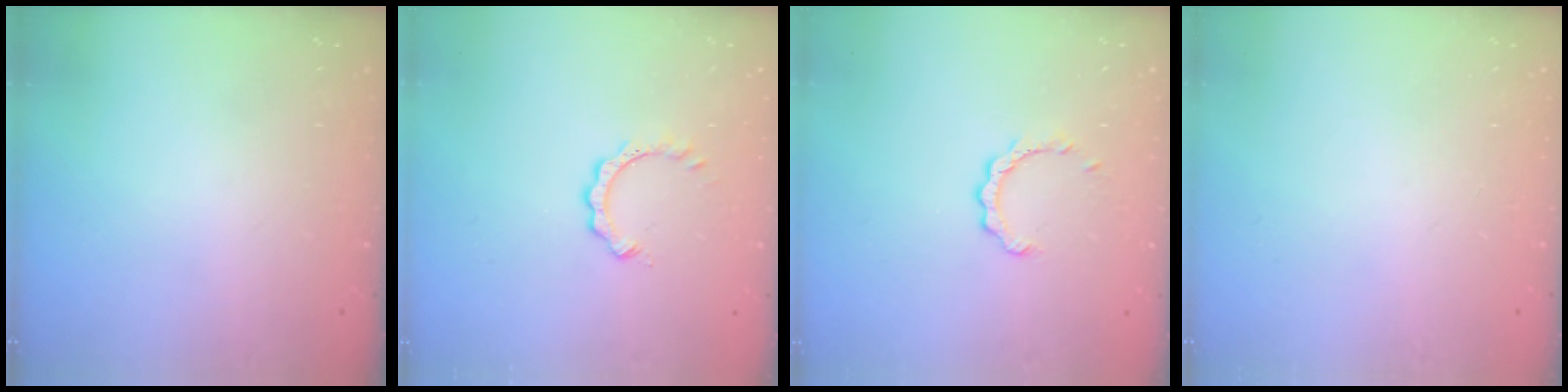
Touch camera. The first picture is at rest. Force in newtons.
{"total": 3.9, "press": 3.9, "slide": 0.1}
{"total": 2.3, "press": 2.3, "slide": 0.2}
{"total": 0.0}